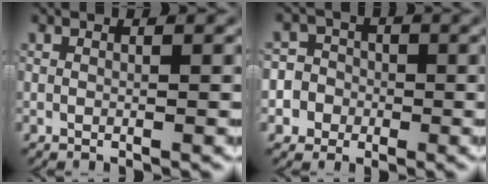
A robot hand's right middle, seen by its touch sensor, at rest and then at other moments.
{"total": 10.6, "force": [-2.9, 9.9, 2.4], "torque": [-0.072, -0.036, -0.060]}